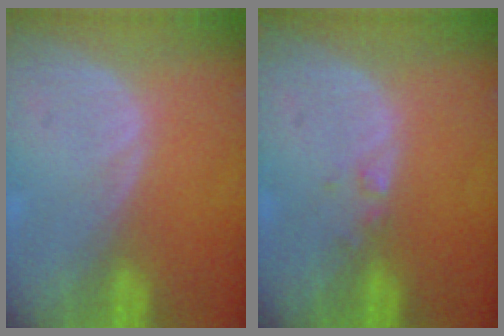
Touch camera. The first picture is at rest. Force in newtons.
{"total": 0.9, "press": 0.9, "slide": 0.1}